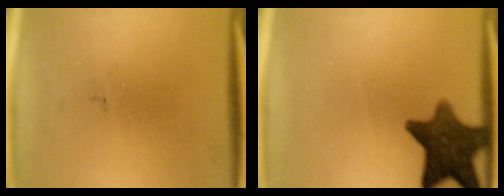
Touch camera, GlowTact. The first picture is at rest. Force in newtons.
{"total": 11.2}